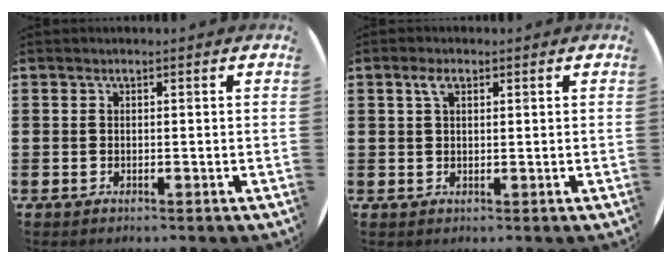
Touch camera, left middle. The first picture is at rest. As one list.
[{"total": 2.2, "force": [1.2, 1.1, 1.5], "torque": [-0.026, 0.003, 0.019]}]